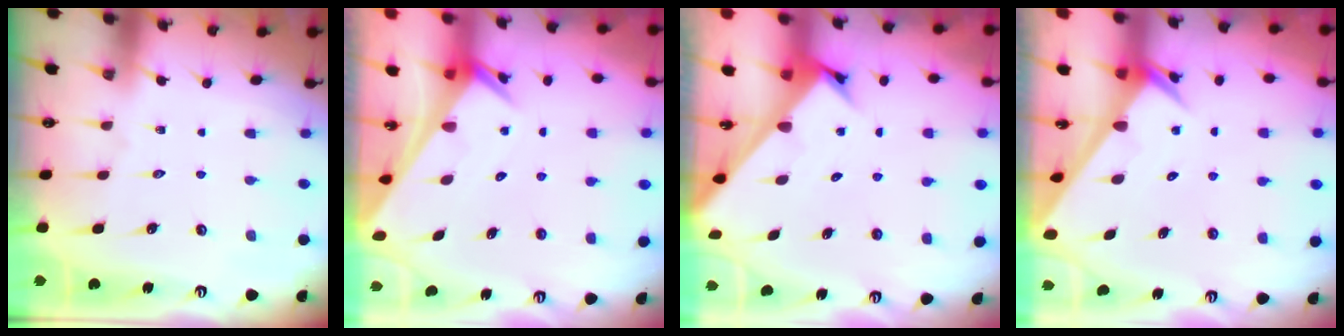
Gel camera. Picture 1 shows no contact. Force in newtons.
{"total": 2.6, "press": 2.6, "slide": 0.1}
{"total": 2.7, "press": 2.7, "slide": 0.2}
{"total": 2.5, "press": 2.5, "slide": 0.0}